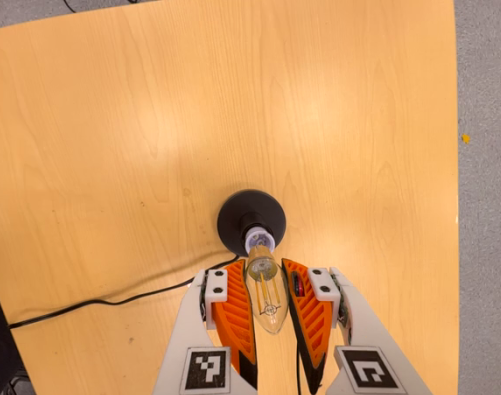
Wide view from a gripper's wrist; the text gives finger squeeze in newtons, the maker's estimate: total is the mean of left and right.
{"total": 20.9, "left": 22.7, "right": 19.2}